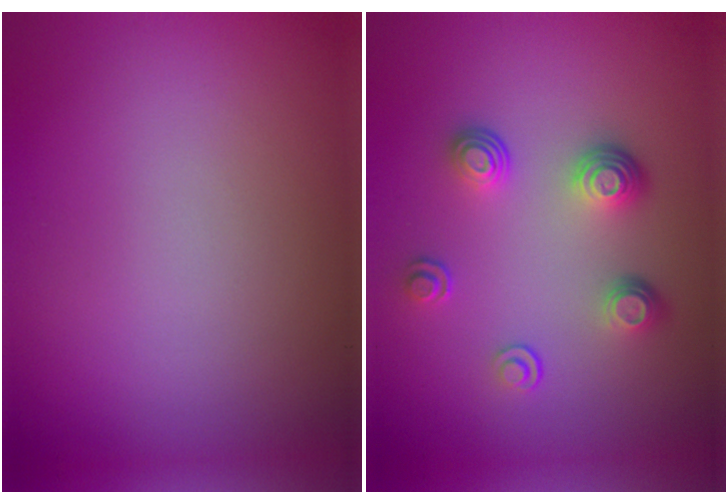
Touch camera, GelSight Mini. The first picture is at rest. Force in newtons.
{"total": 3.6, "press": 2.6, "slide": 2.4}